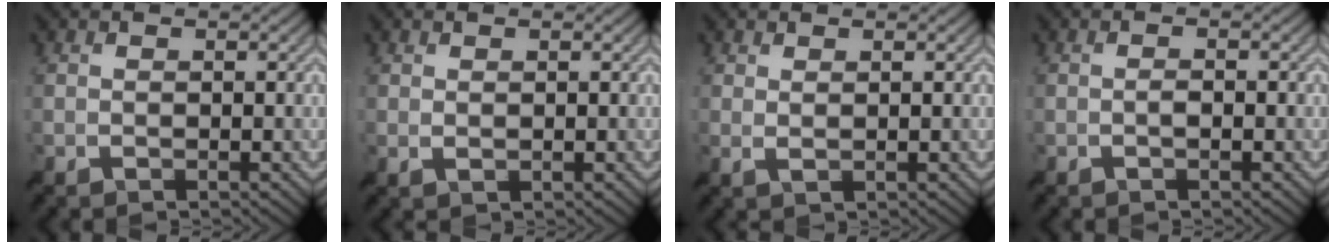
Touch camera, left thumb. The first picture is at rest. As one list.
[{"total": 0.7, "force": [0.2, 0.2, 0.6], "torque": [-0.014, 0.000, 0.004]}, {"total": 1.3, "force": [0.6, 0.2, 1.1], "torque": [-0.024, 0.005, 0.011]}, {"total": 0.9, "force": [-0.4, 0.1, 0.9], "torque": [-0.016, 0.005, -0.008]}]